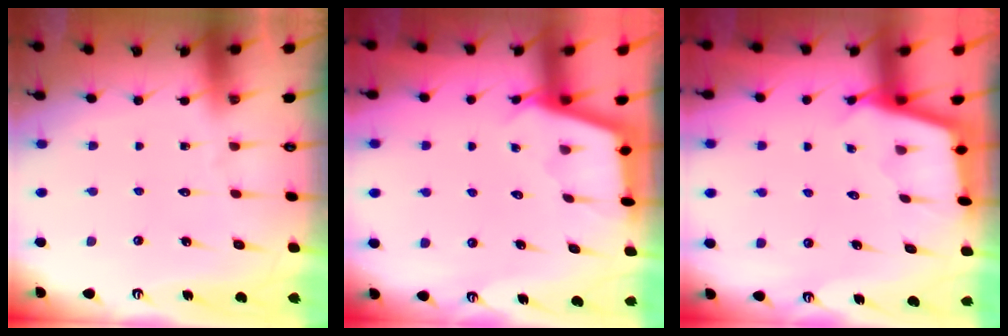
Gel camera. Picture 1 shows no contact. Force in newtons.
{"total": 2.5, "press": 2.5, "slide": 0.1}
{"total": 2.3, "press": 2.3, "slide": 0.2}